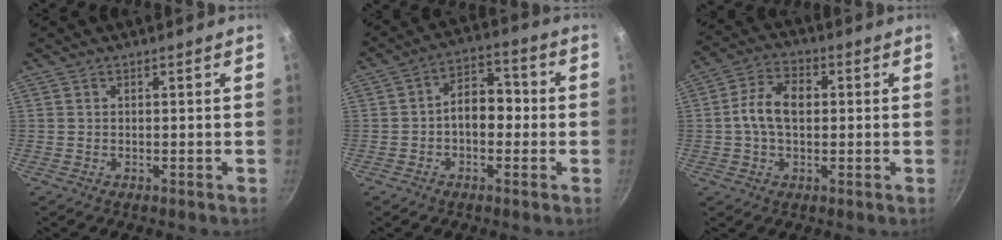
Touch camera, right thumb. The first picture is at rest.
{"total": 8.2, "force": [-0.8, 5.3, 6.2], "torque": [-0.075, 0.032, -0.026]}
{"total": 8.6, "force": [0.4, 5.4, 6.7], "torque": [-0.120, 0.020, 0.001]}